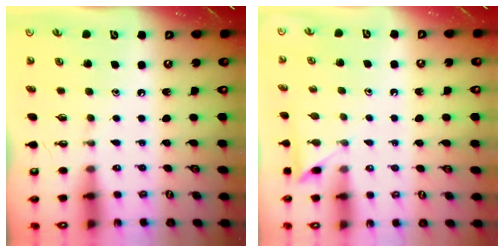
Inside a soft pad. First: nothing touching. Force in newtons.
{"total": 3.6, "press": 3.6, "slide": 0.4}